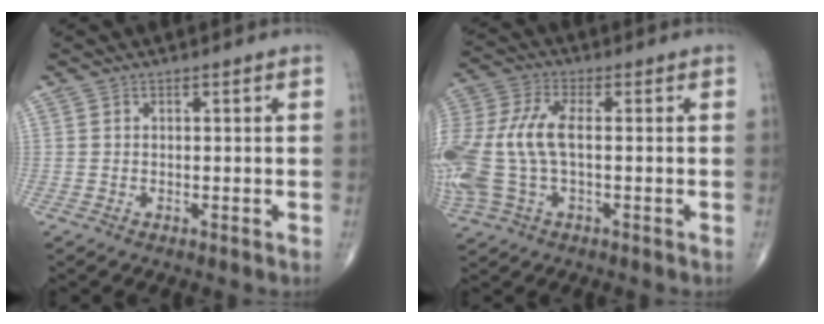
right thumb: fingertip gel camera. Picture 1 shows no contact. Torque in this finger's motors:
{"motor_torque": [0.58, 0.42, 1.63, 0.10, 0.56]}